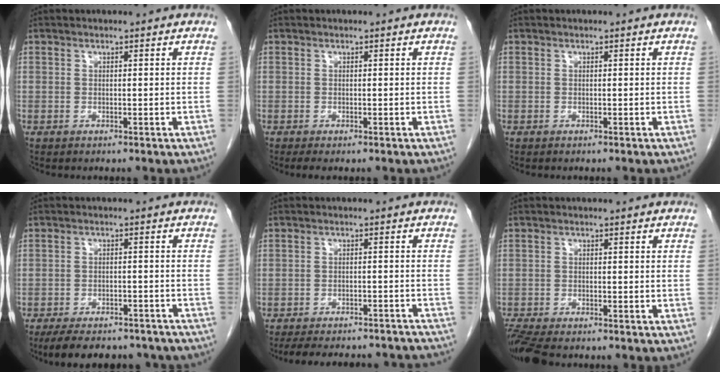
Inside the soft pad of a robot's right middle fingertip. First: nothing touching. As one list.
[{"total": 1.4, "force": [-1.0, 0.3, 0.9], "torque": [-0.012, -0.005, -0.013]}, {"total": 0.0}, {"total": 15.3, "force": [-13.2, 4.9, 6.0], "torque": [-0.113, -0.002, -0.169]}, {"total": 18.4, "force": [-16.8, 4.4, 6.0], "torque": [-0.110, -0.005, -0.207]}, {"total": 6.6, "force": [-5.7, 1.2, 3.1], "torque": [-0.061, -0.014, -0.097]}]